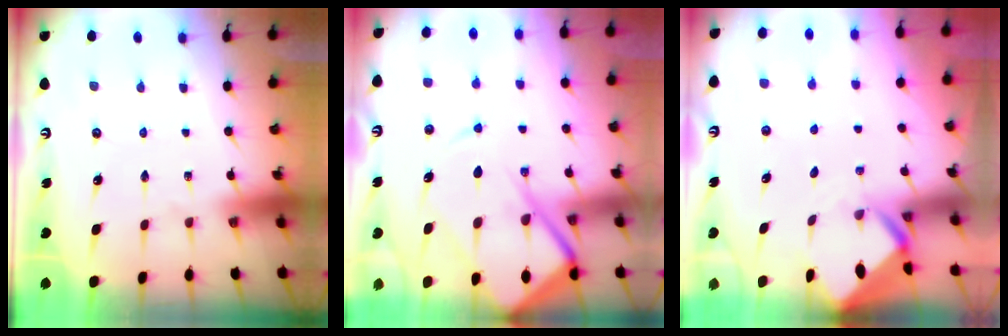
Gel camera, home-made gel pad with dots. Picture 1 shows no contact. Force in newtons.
{"total": 15.2, "press": 15.1, "slide": 1.5}
{"total": 3.2, "press": 3.2, "slide": 0.2}